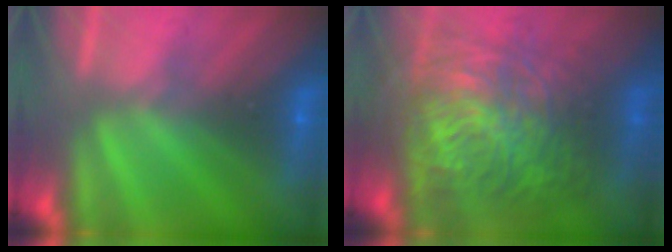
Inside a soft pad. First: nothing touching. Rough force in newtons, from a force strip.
{"total": 11.3}